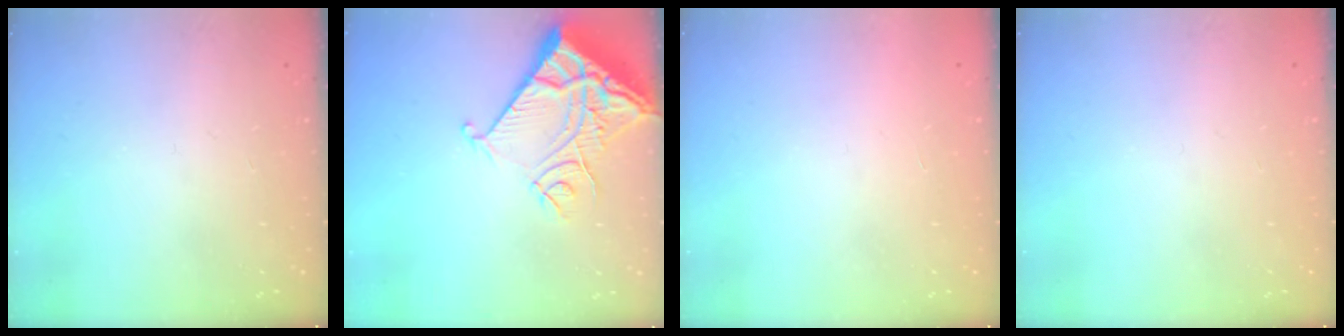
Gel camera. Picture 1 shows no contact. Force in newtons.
{"total": 12.8, "press": 12.7, "slide": 1.7}
{"total": 1.7, "press": 1.7, "slide": 0.1}
{"total": 0.0}